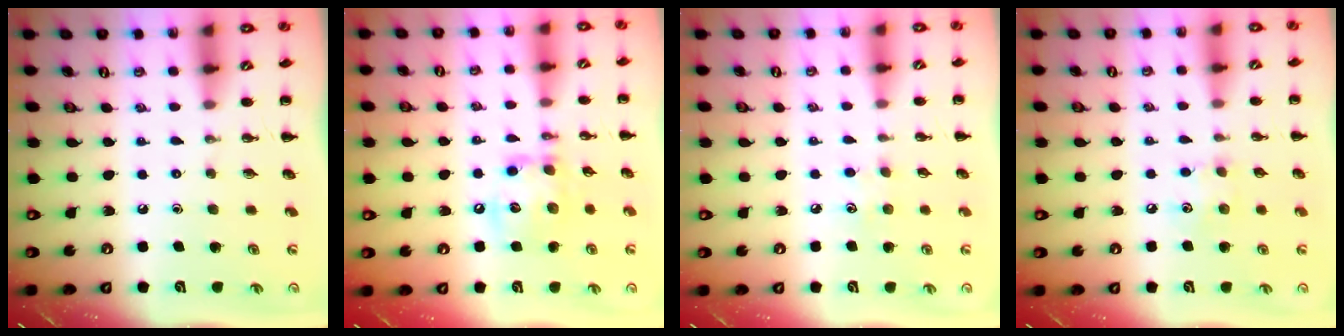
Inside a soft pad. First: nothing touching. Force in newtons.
{"total": 13.2, "press": 13.1, "slide": 1.3}
{"total": 5.2, "press": 5.1, "slide": 1.1}
{"total": 7.2, "press": 7.1, "slide": 1.2}